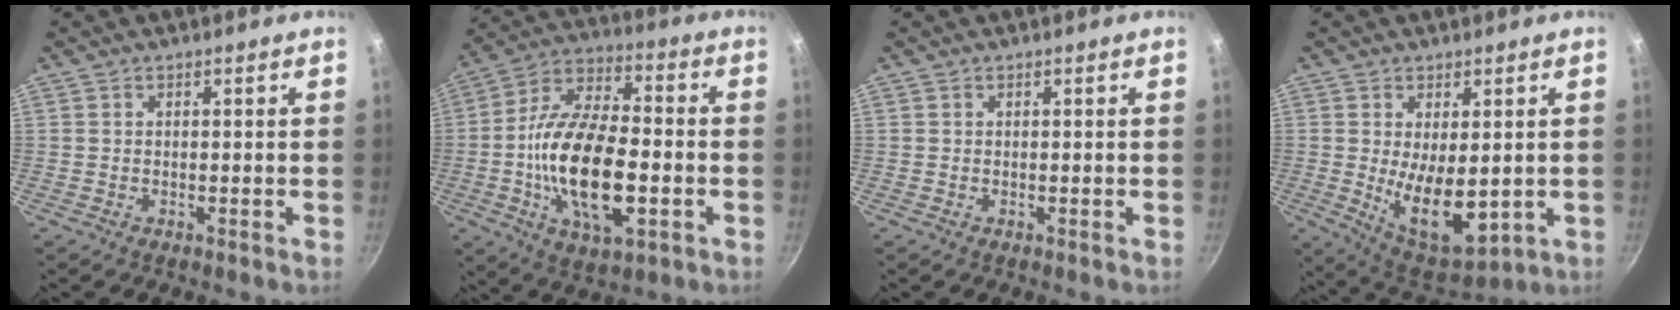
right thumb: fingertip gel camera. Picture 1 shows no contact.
{"total": 21.0, "force": [-4.1, 10.2, 17.9], "torque": [-0.320, 0.023, -0.078]}
{"total": 0.0}
{"total": 11.9, "force": [-0.3, 6.0, 10.3], "torque": [-0.138, -0.027, 0.019]}